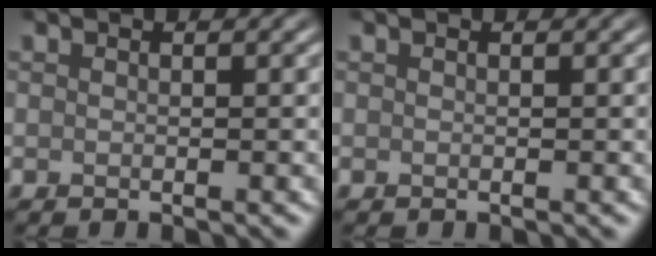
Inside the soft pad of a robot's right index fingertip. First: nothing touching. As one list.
[{"total": 0.0}]